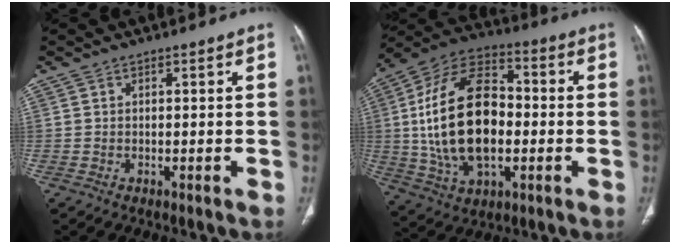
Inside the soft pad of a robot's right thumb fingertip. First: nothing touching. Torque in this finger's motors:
{"motor_torque": [2.38, 2.64, 2.76, -0.01, 0.33]}